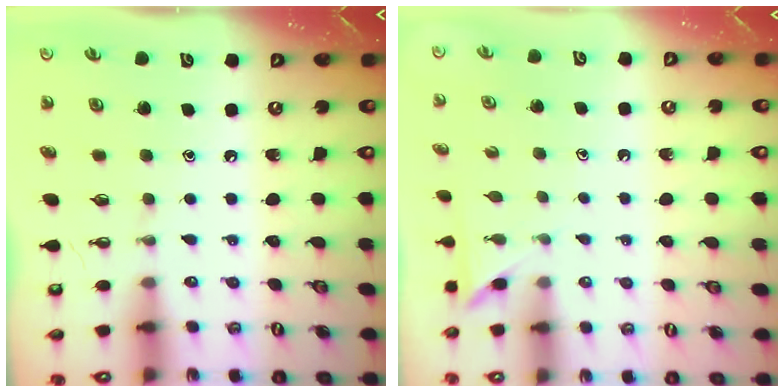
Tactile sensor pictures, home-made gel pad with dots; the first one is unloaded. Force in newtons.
{"total": 2.3, "press": 2.3, "slide": 0.2}